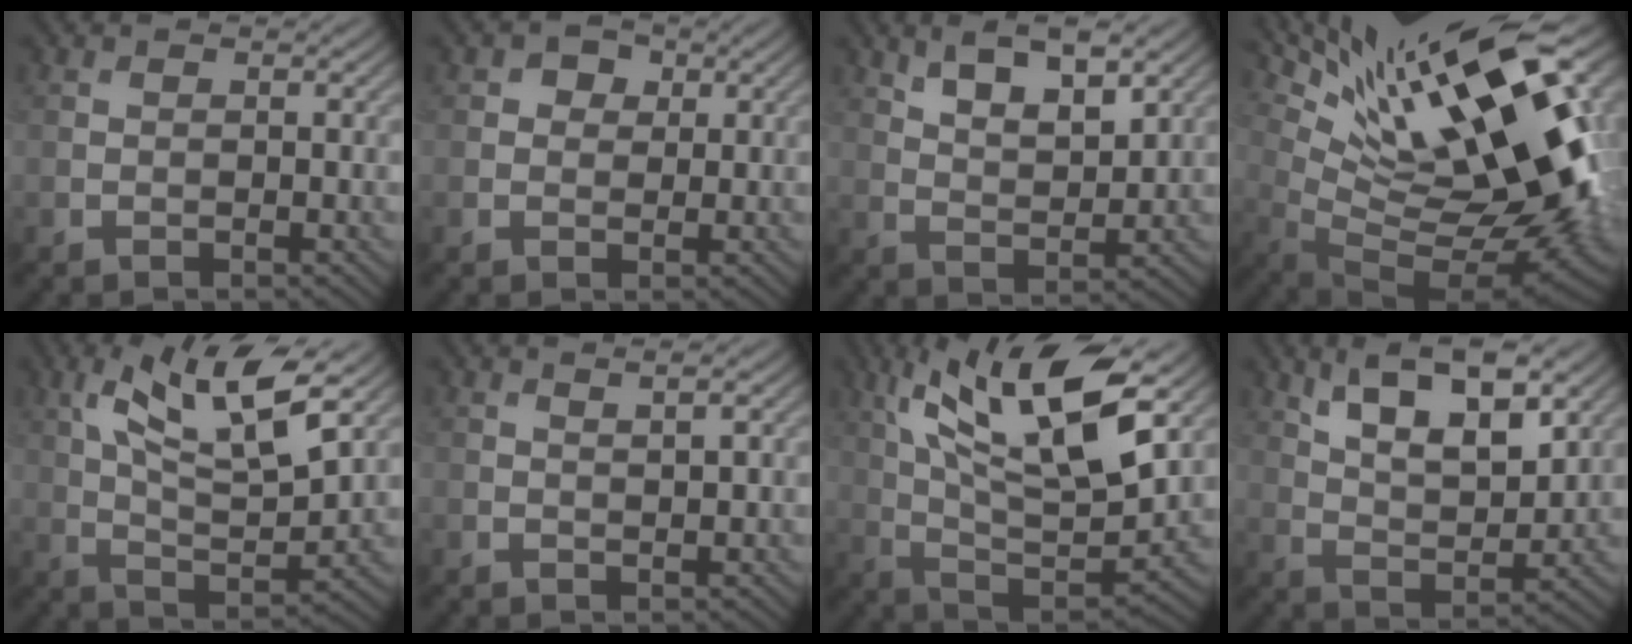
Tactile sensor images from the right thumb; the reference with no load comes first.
{"total": 2.4, "force": [0.8, 2.0, 1.0], "torque": [-0.015, 0.002, 0.007]}
{"total": 8.1, "force": [5.0, 3.0, 5.7], "torque": [-0.103, -0.002, 0.097]}
{"total": 20.8, "force": [8.9, 7.2, 17.3], "torque": [-0.266, 0.023, 0.163]}
{"total": 12.9, "force": [6.1, 4.2, 10.6], "torque": [-0.210, 0.006, 0.112]}
{"total": 1.5, "force": [0.9, 0.1, 1.2], "torque": [-0.023, 0.000, 0.014]}
{"total": 15.7, "force": [6.8, 5.1, 13.3], "torque": [-0.274, 0.004, 0.132]}
{"total": 11.8, "force": [6.8, 4.6, 8.5], "torque": [-0.149, -0.004, 0.122]}